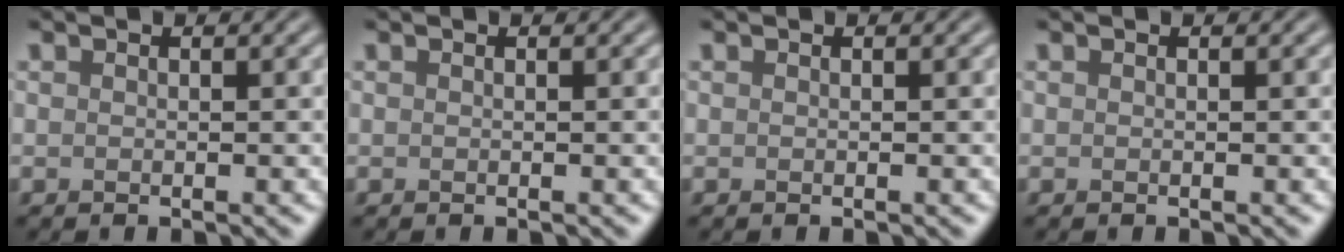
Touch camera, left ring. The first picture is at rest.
{"total": 0.0}
{"total": 0.0}
{"total": 0.0}